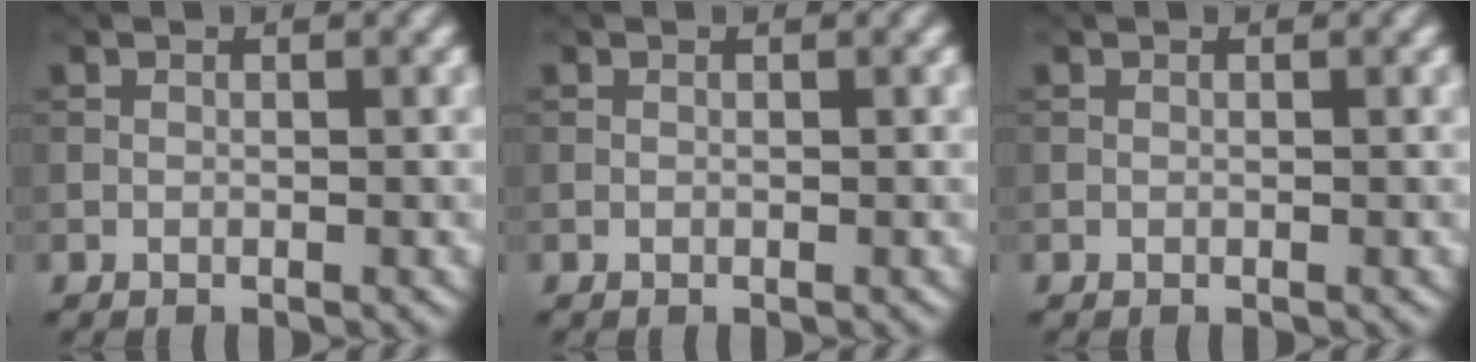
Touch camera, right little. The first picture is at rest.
{"total": 0.0}
{"total": 0.0}